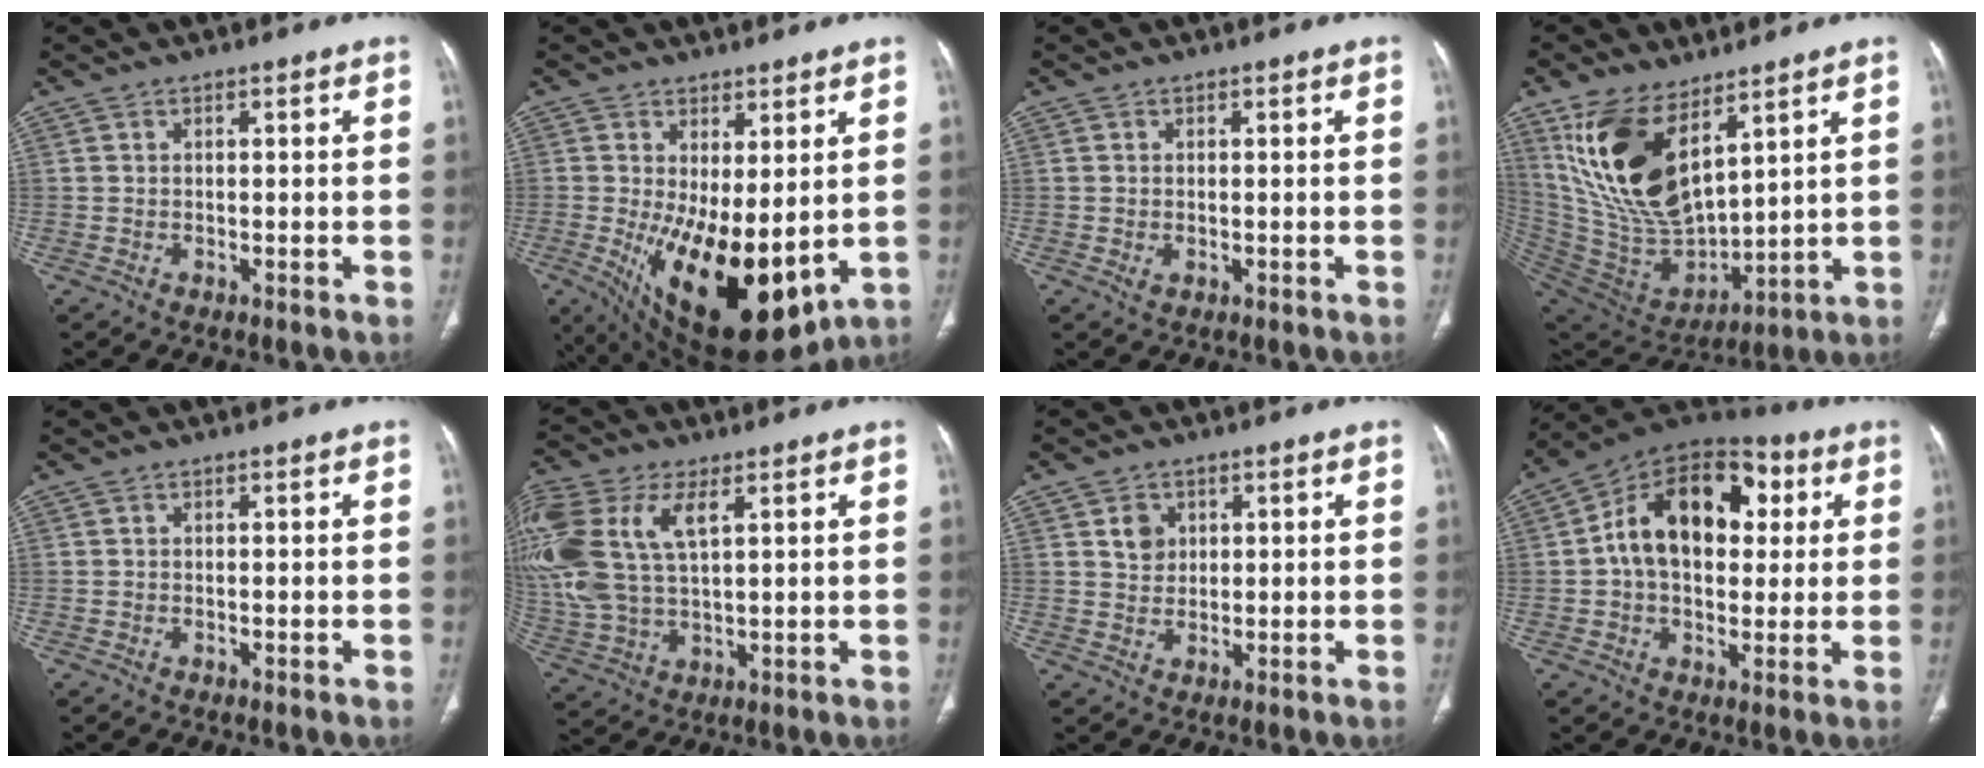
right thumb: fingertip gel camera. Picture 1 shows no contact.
{"total": 18.0, "force": [-1.6, 7.9, 16.0], "torque": [-0.264, -0.034, 0.007]}
{"total": 1.4, "force": [-0.3, 0.9, 1.1], "torque": [-0.026, 0.000, 0.000]}
{"total": 20.2, "force": [10.0, 9.8, 14.6], "torque": [-0.258, -0.054, 0.215]}
{"total": 0.0}
{"total": 20.7, "force": [6.8, 11.4, 15.9], "torque": [-0.401, 0.008, 0.133]}
{"total": 3.6, "force": [1.4, 3.0, 1.5], "torque": [-0.008, -0.007, 0.025]}
{"total": 19.4, "force": [3.5, 12.8, 14.2], "torque": [-0.195, 0.024, 0.047]}